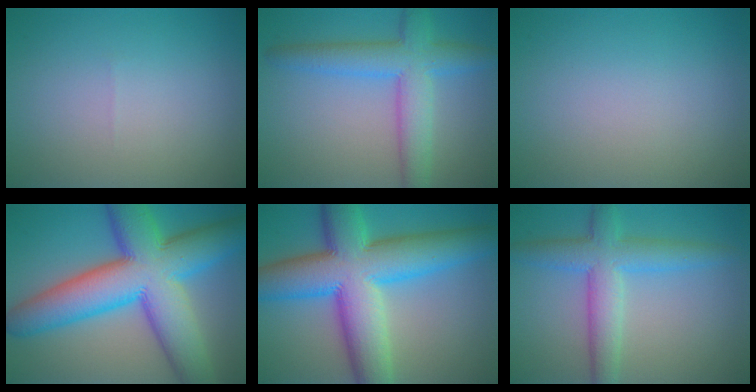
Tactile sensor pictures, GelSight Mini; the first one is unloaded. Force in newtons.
{"total": 6.1, "press": 6.1, "slide": 0.2}
{"total": 0.0}
{"total": 14.2, "press": 14.2, "slide": 0.1}
{"total": 13.3, "press": 13.3, "slide": 0.1}
{"total": 5.4, "press": 5.4, "slide": 0.1}